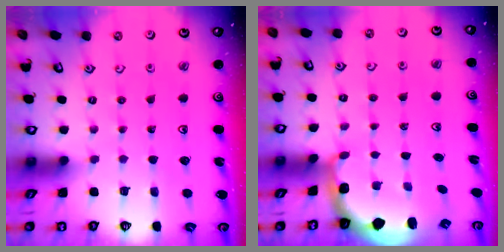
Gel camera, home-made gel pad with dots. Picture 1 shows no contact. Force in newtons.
{"total": 1.6, "press": 1.2, "slide": 1.1}